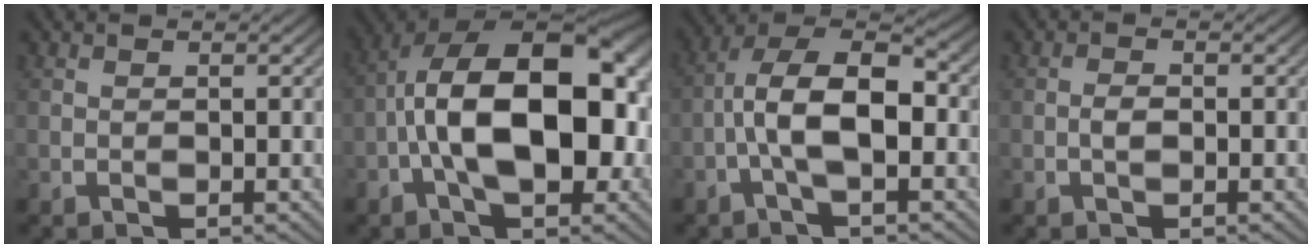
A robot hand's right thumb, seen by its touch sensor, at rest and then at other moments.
{"total": 17.9, "force": [-0.3, 10.9, 14.2], "torque": [-0.237, -0.033, 0.002]}
{"total": 9.1, "force": [-0.7, 5.2, 7.4], "torque": [-0.152, -0.022, -0.013]}
{"total": 1.2, "force": [-0.4, 0.7, 1.0], "torque": [-0.024, -0.005, -0.006]}